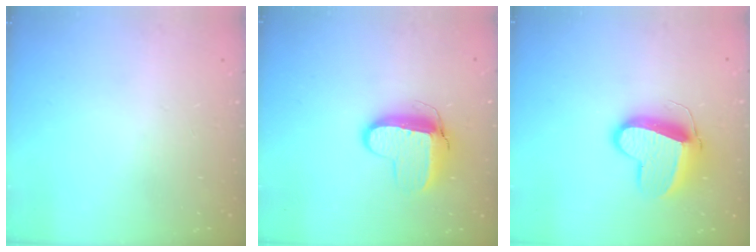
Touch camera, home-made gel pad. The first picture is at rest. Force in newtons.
{"total": 9.9, "press": 9.9, "slide": 0.9}
{"total": 13.4, "press": 13.3, "slide": 1.3}